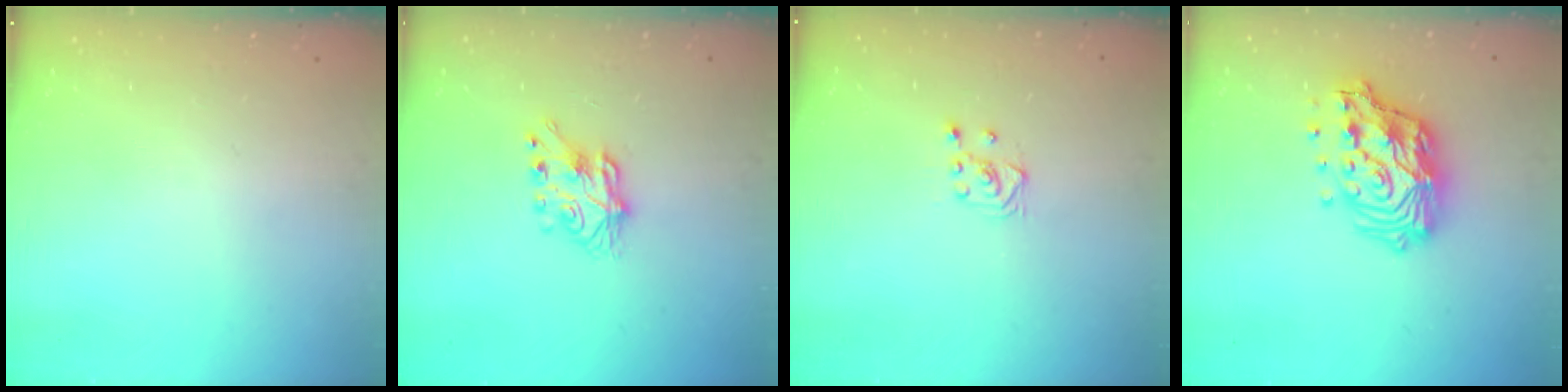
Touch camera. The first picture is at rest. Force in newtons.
{"total": 7.0, "press": 7.0, "slide": 0.2}
{"total": 3.5, "press": 3.4, "slide": 0.8}
{"total": 17.2, "press": 17.1, "slide": 1.6}